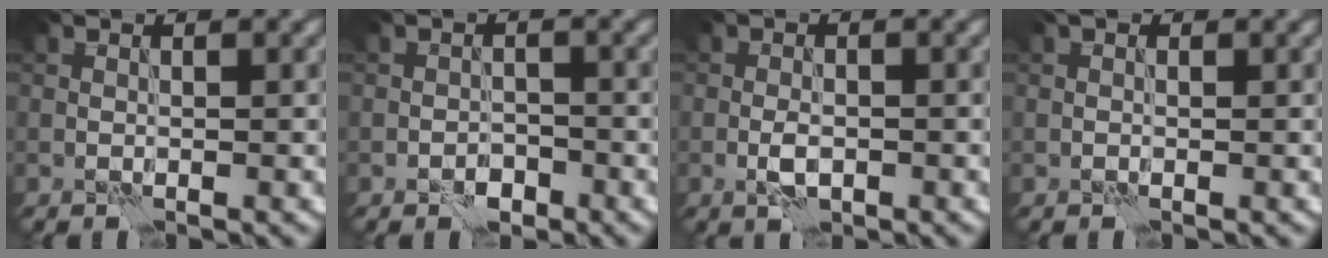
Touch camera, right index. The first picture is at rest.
{"total": 1.7, "force": [-1.2, 1.0, 0.7], "torque": [-0.008, 0.004, -0.022]}
{"total": 1.9, "force": [-0.6, 0.9, 1.6], "torque": [-0.029, 0.000, -0.014]}
{"total": 0.8, "force": [0.2, 0.5, 0.5], "torque": [-0.010, 0.000, -0.004]}